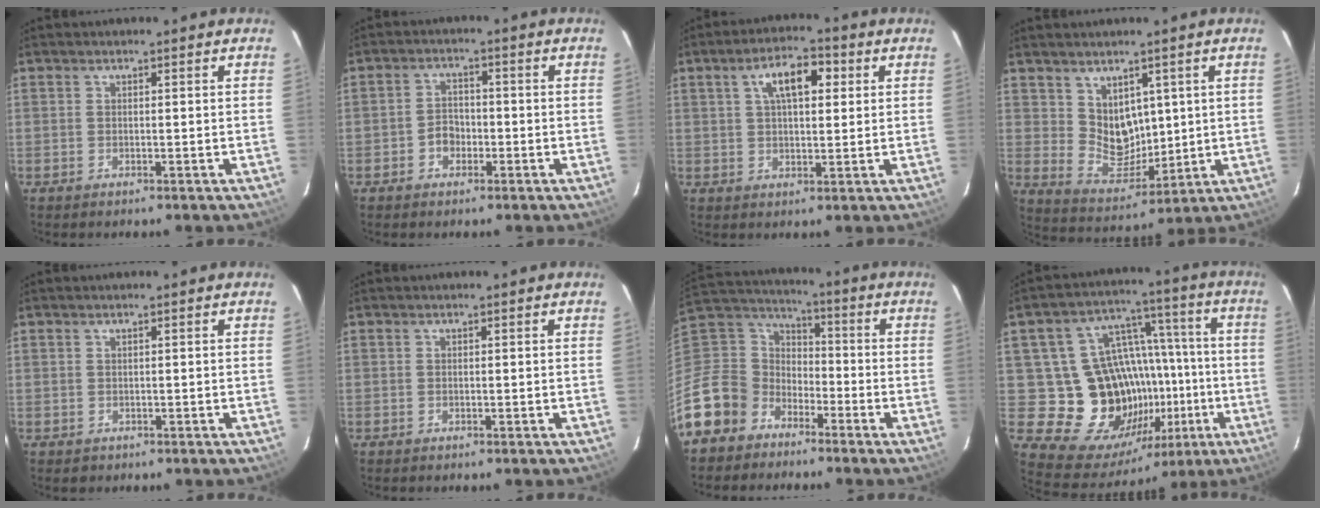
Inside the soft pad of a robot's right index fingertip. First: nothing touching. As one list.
[{"total": 3.5, "force": [-1.5, 2.8, 1.5], "torque": [-0.032, 0.011, -0.023]}, {"total": 7.9, "force": [2.8, 3.5, 6.5], "torque": [-0.112, 0.021, 0.046]}, {"total": 8.1, "force": [3.6, 6.1, 3.8], "torque": [-0.063, -0.002, 0.088]}, {"total": 0.7, "force": [0.0, 0.7, 0.0], "torque": [0.003, 0.003, 0.003]}, {"total": 0.0}, {"total": 14.1, "force": [-8.8, 10.6, 2.9], "torque": [-0.103, 0.034, -0.171]}, {"total": 21.5, "force": [-4.7, 16.8, 12.5], "torque": [-0.218, 0.033, -0.043]}]